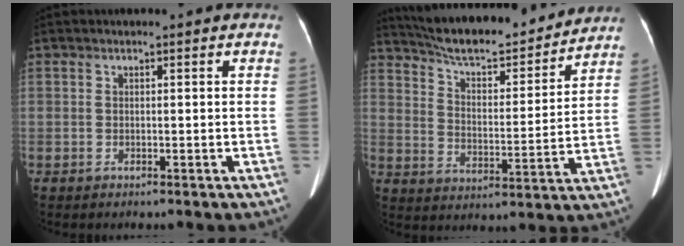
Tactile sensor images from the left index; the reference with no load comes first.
{"total": 18.9, "force": [17.4, 2.7, 6.9], "torque": [-0.117, 0.002, 0.261]}